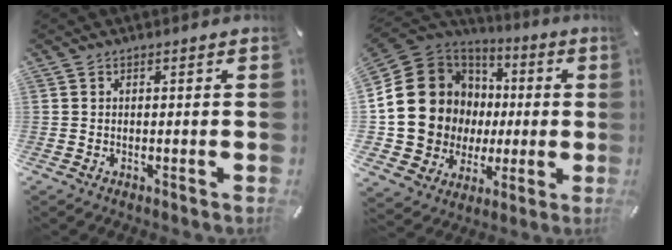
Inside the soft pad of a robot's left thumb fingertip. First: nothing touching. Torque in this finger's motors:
{"motor_torque": [2.08, 2.63, 2.35, -0.42, 0.27]}